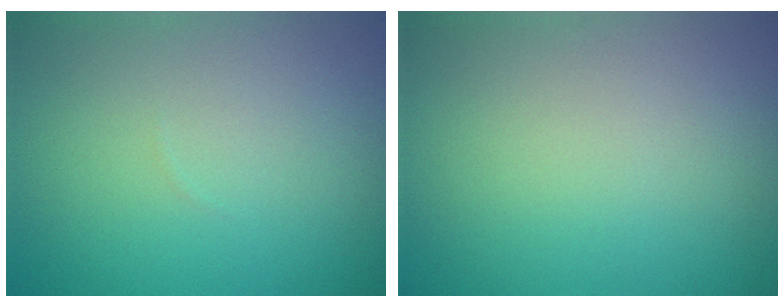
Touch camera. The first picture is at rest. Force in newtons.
{"total": 0.0}